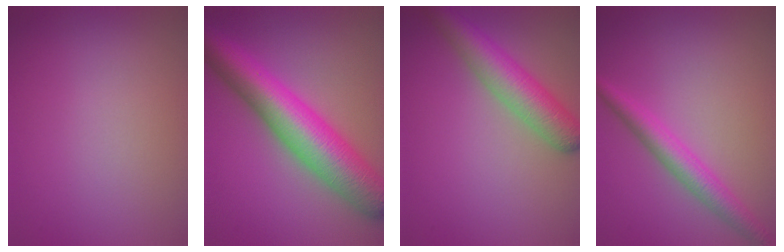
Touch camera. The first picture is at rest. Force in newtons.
{"total": 10.2, "press": 10.2, "slide": 0.2}
{"total": 5.4, "press": 5.4, "slide": 0.2}
{"total": 3.4, "press": 3.4, "slide": 0.1}